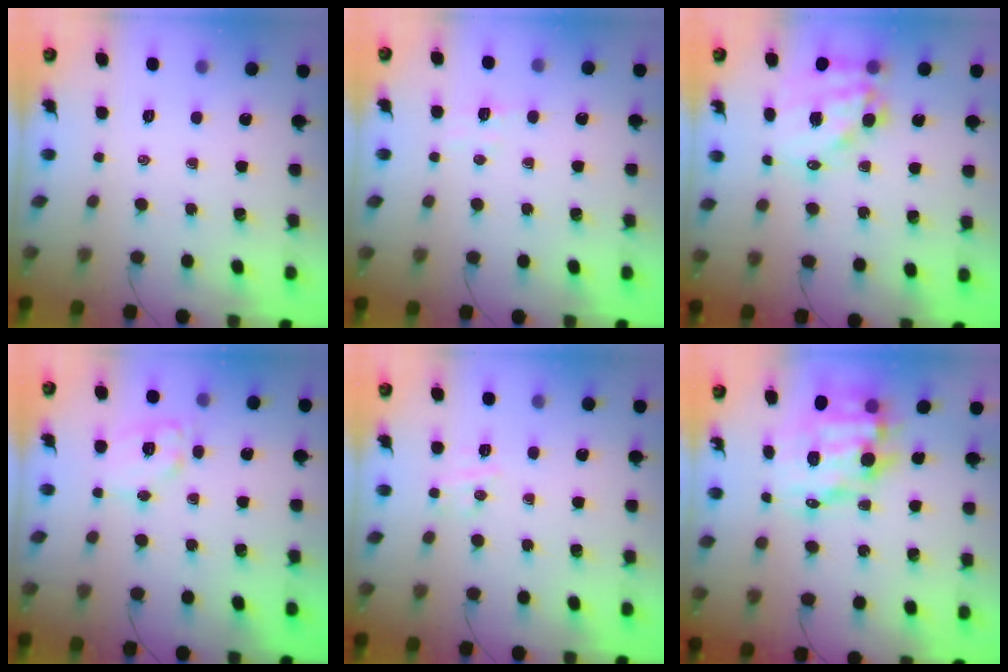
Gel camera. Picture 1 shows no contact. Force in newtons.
{"total": 5.1, "press": 5.0, "slide": 1.2}
{"total": 14.4, "press": 14.0, "slide": 3.2}
{"total": 10.8, "press": 10.6, "slide": 1.5}
{"total": 4.0, "press": 3.9, "slide": 0.8}
{"total": 13.6, "press": 13.2, "slide": 3.3}